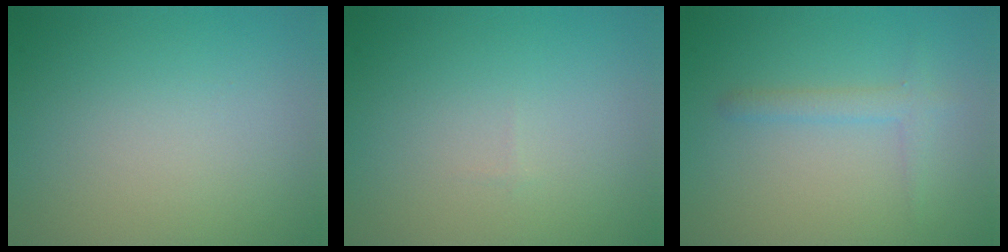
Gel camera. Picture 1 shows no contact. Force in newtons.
{"total": 0.0}
{"total": 1.7, "press": 1.7, "slide": 0.1}